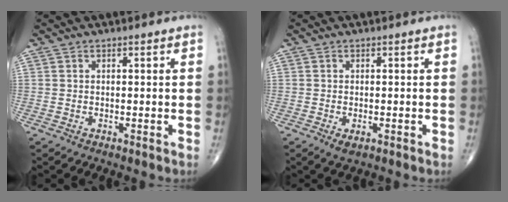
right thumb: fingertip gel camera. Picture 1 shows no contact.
{"total": 1.8, "force": [-0.7, 0.9, 1.5], "torque": [-0.026, -0.003, -0.010]}